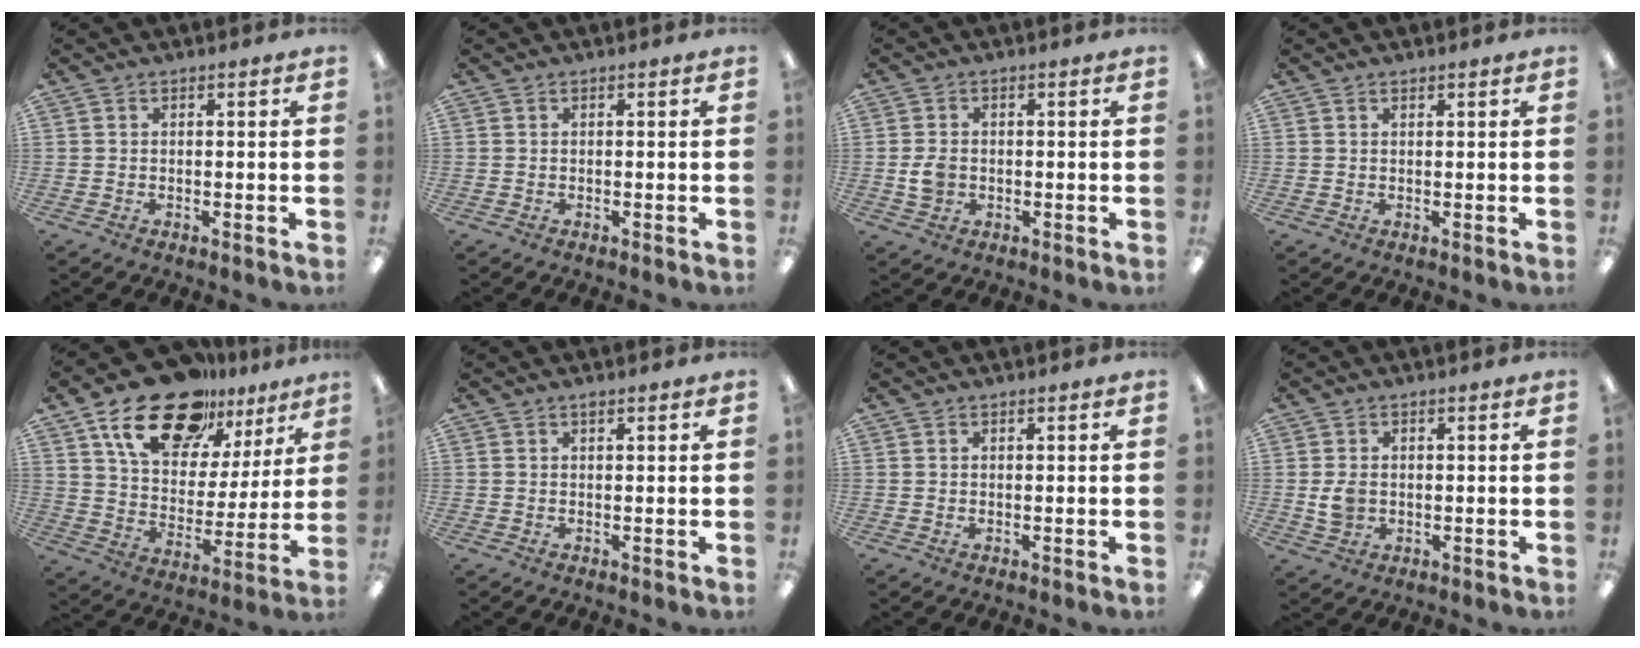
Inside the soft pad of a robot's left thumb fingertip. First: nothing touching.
{"total": 0.0}
{"total": 3.6, "force": [-0.4, 2.8, 2.2], "torque": [-0.039, 0.001, -0.011]}
{"total": 0.6, "force": [0.5, 0.2, 0.2], "torque": [-0.006, 0.001, 0.010]}
{"total": 20.7, "force": [14.2, 10.8, 10.5], "torque": [-0.185, -0.074, 0.251]}
{"total": 0.8, "force": [0.5, 0.2, 0.6], "torque": [-0.014, 0.003, 0.009]}
{"total": 0.0}
{"total": 4.0, "force": [0.3, 3.2, 2.5], "torque": [-0.046, 0.000, 0.004]}